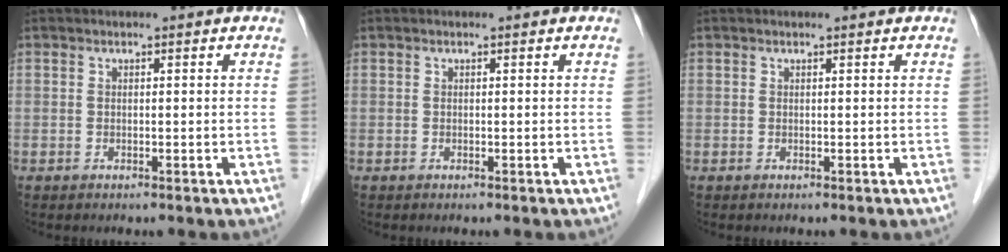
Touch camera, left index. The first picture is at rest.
{"total": 0.0}
{"total": 0.6, "force": [0.5, 0.2, 0.0], "torque": [-0.002, 0.002, 0.009]}